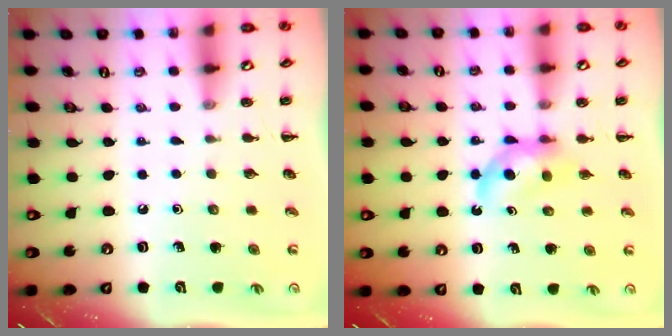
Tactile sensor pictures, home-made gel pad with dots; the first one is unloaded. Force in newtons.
{"total": 4.3, "press": 4.2, "slide": 0.9}